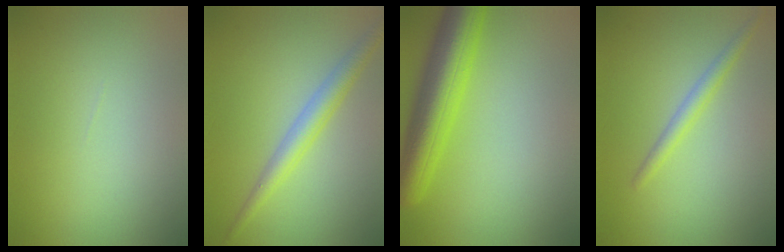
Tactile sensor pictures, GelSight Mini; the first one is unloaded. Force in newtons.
{"total": 2.8, "press": 2.8, "slide": 0.1}
{"total": 6.7, "press": 6.7, "slide": 0.2}
{"total": 1.7, "press": 1.7, "slide": 0.1}